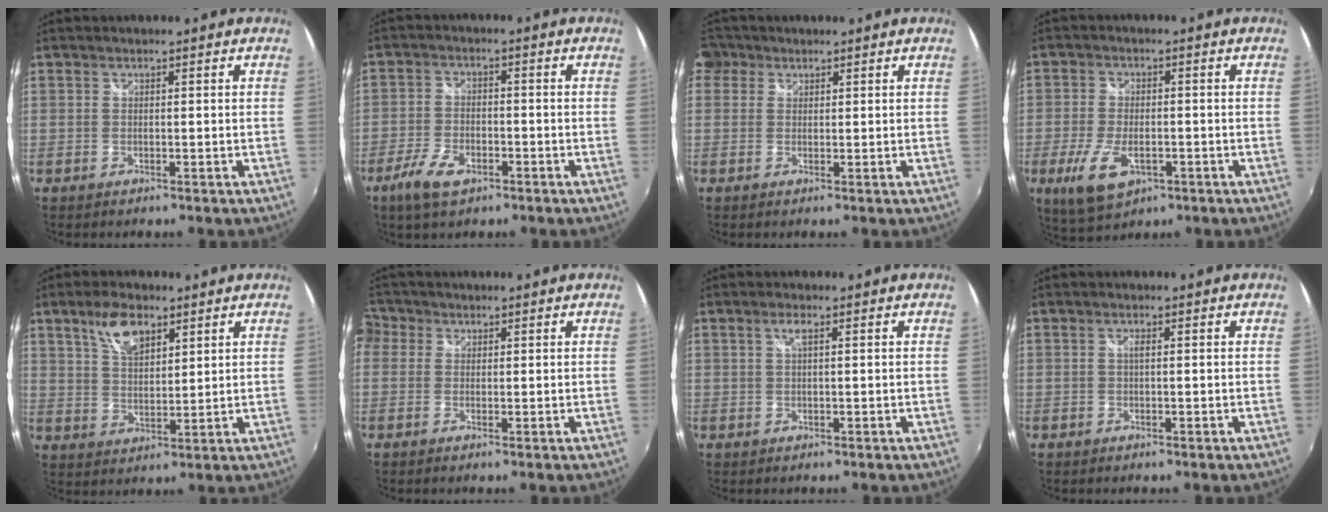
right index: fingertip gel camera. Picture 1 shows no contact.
{"total": 7.3, "force": [-4.5, 3.5, 4.5], "torque": [-0.111, -0.008, -0.086]}
{"total": 4.4, "force": [0.8, 4.1, 1.3], "torque": [-0.031, 0.014, 0.002]}
{"total": 9.6, "force": [-3.9, 4.8, 7.3], "torque": [-0.164, -0.018, -0.065]}
{"total": 7.5, "force": [4.4, 3.3, 5.0], "torque": [-0.092, 0.012, 0.085]}
{"total": 5.5, "force": [0.0, 5.1, 1.9], "torque": [-0.052, 0.010, -0.018]}
{"total": 1.5, "force": [0.5, 0.0, 1.4], "torque": [-0.025, 0.002, 0.007]}
{"total": 0.8, "force": [0.1, 0.0, 0.8], "torque": [-0.015, 0.003, -0.001]}